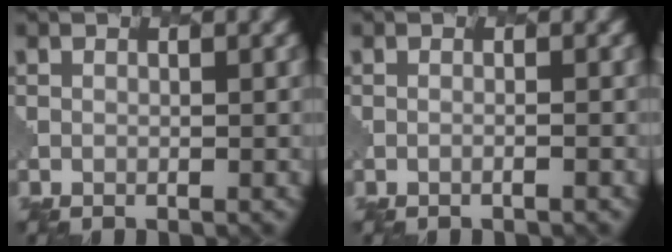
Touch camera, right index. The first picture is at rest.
{"total": 0.6, "force": [-0.3, 0.2, 0.5], "torque": [-0.002, -0.002, -0.015]}